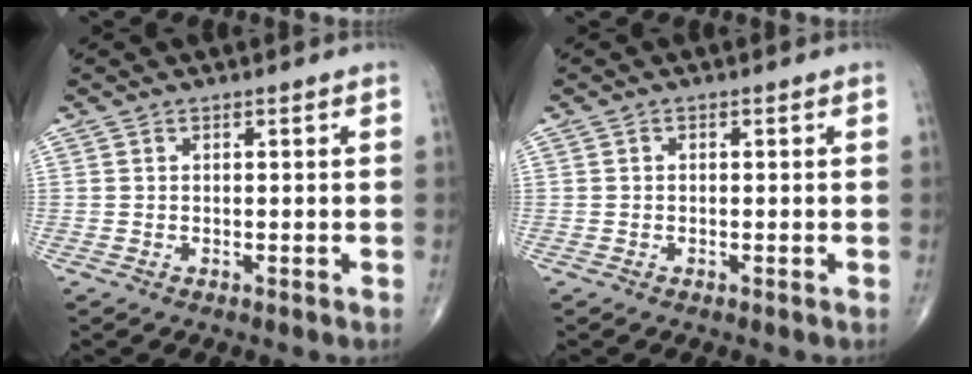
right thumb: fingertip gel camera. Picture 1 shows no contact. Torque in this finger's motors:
{"motor_torque": [-0.24, 0.01, -0.15, -0.08, 0.04]}